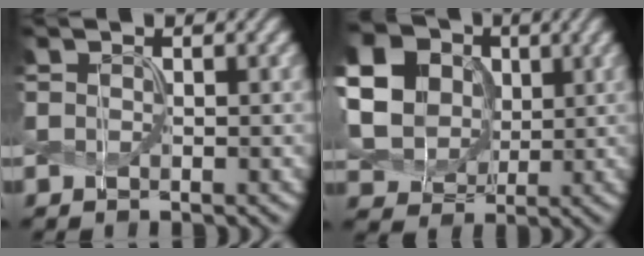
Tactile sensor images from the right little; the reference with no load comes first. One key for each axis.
{"total": 15.7, "fx": 4.7, "fy": 13.2, "fz": 7.1, "tx": -0.198, "ty": 0.016, "tz": 0.085}